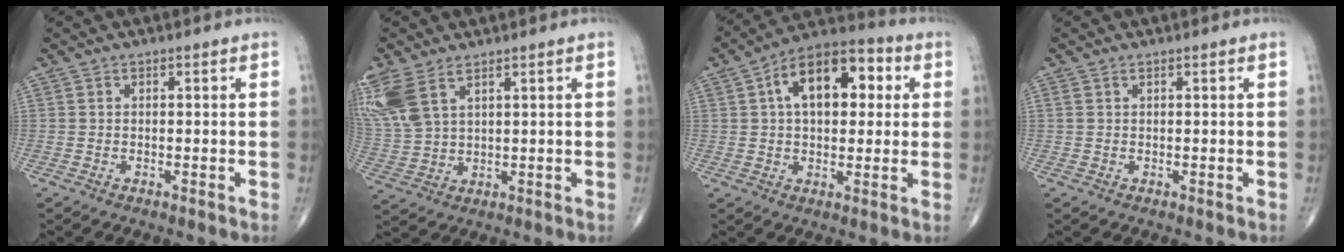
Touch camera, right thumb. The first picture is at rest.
{"total": 12.2, "force": [6.2, 6.3, 8.3], "torque": [-0.213, -0.006, 0.137]}
{"total": 15.5, "force": [3.6, 8.8, 12.3], "torque": [-0.164, 0.026, 0.049]}
{"total": 0.7, "force": [0.4, 0.3, 0.5], "torque": [-0.016, 0.011, 0.011]}